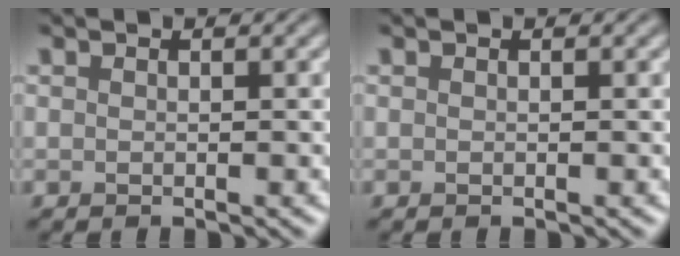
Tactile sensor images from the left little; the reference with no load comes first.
{"total": 0.0}